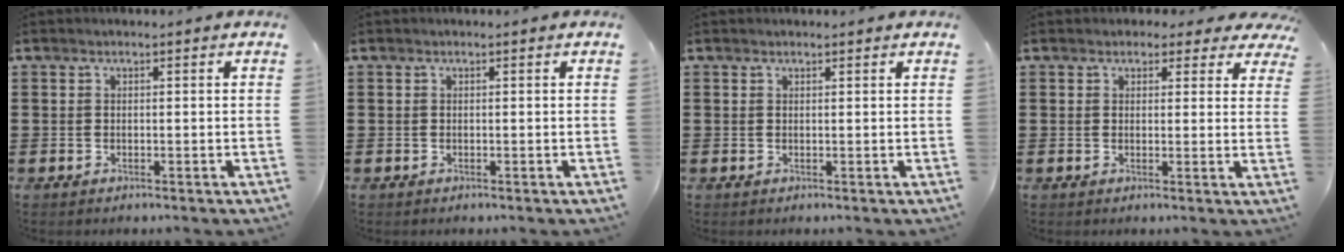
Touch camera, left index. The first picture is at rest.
{"total": 0.0}
{"total": 0.5, "force": [0.5, 0.1, 0.2], "torque": [-0.006, 0.000, 0.010]}
{"total": 2.4, "force": [2.0, 1.1, 0.7], "torque": [-0.015, 0.001, 0.034]}